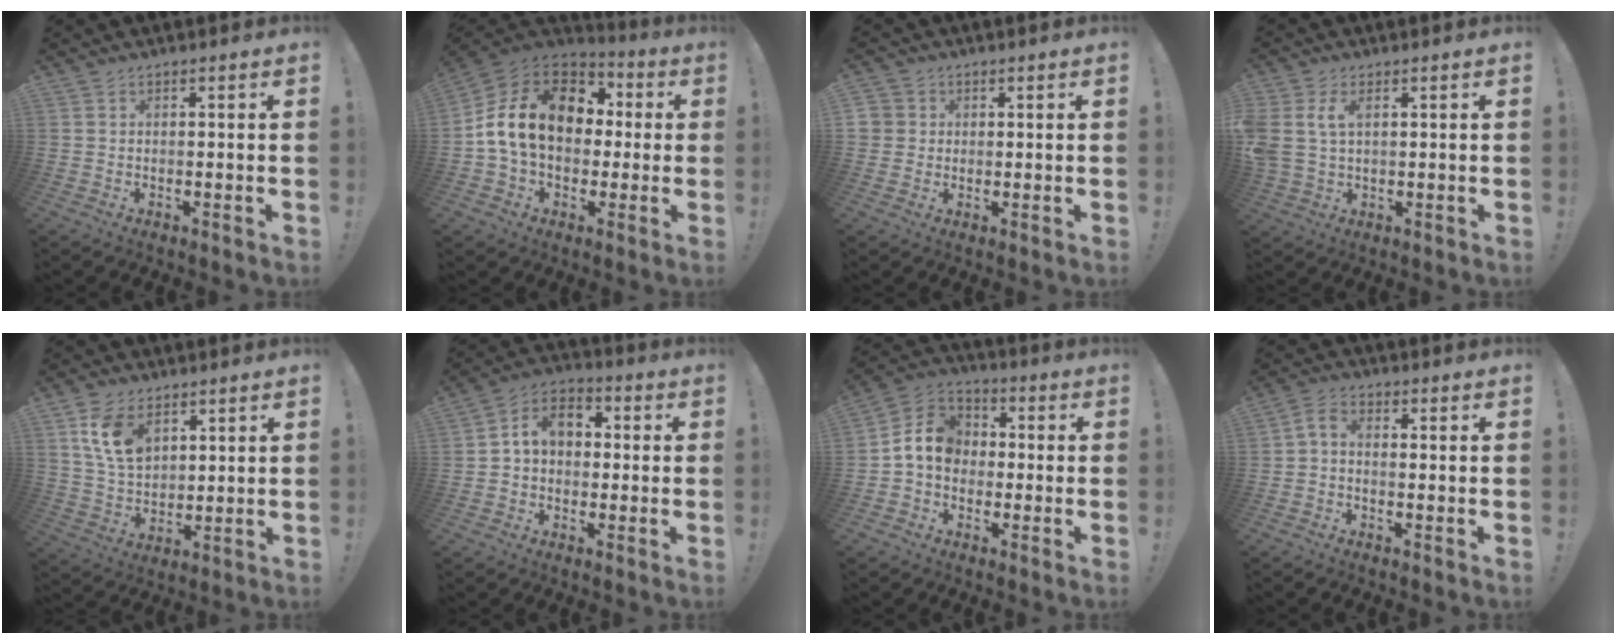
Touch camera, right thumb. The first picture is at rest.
{"total": 18.7, "force": [3.0, 13.6, 12.6], "torque": [-0.201, 0.013, 0.063]}
{"total": 3.5, "force": [0.7, 3.4, 0.3], "torque": [-0.004, 0.000, 0.013]}
{"total": 6.4, "force": [2.2, 3.9, 4.5], "torque": [-0.095, -0.004, 0.039]}
{"total": 11.3, "force": [5.5, 7.1, 6.9], "torque": [-0.121, -0.014, 0.105]}
{"total": 8.2, "force": [1.0, 6.2, 5.3], "torque": [-0.085, 0.017, 0.023]}
{"total": 9.8, "force": [-0.3, 8.3, 5.3], "torque": [-0.093, 0.018, 0.004]}
{"total": 3.0, "force": [-0.8, 1.4, 2.5], "torque": [-0.048, 0.002, -0.014]}